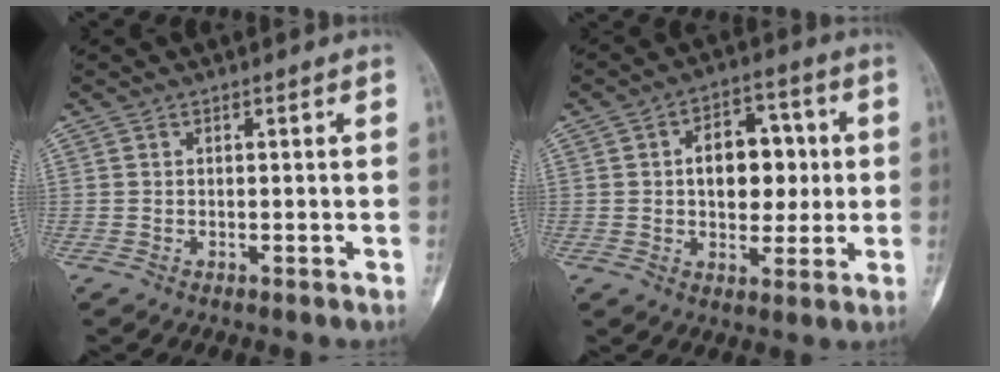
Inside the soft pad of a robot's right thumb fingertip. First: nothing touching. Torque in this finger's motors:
{"motor_torque": [1.47, 1.36, 0.34, -0.25, 0.21]}